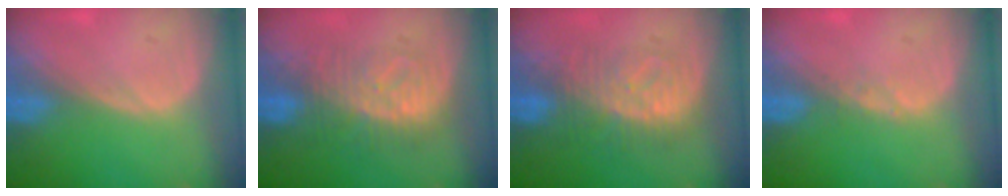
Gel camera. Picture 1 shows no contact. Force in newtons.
{"total": 8.2, "press": 7.9, "slide": 2.1}
{"total": 8.2, "press": 7.9, "slide": 2.1}
{"total": 0.8, "press": 0.7, "slide": 0.1}